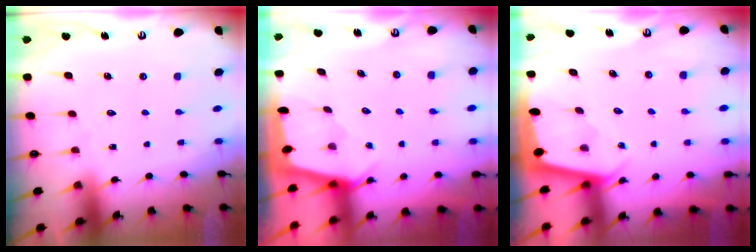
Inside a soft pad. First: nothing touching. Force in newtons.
{"total": 2.2, "press": 2.2, "slide": 0.3}
{"total": 2.2, "press": 2.2, "slide": 0.2}